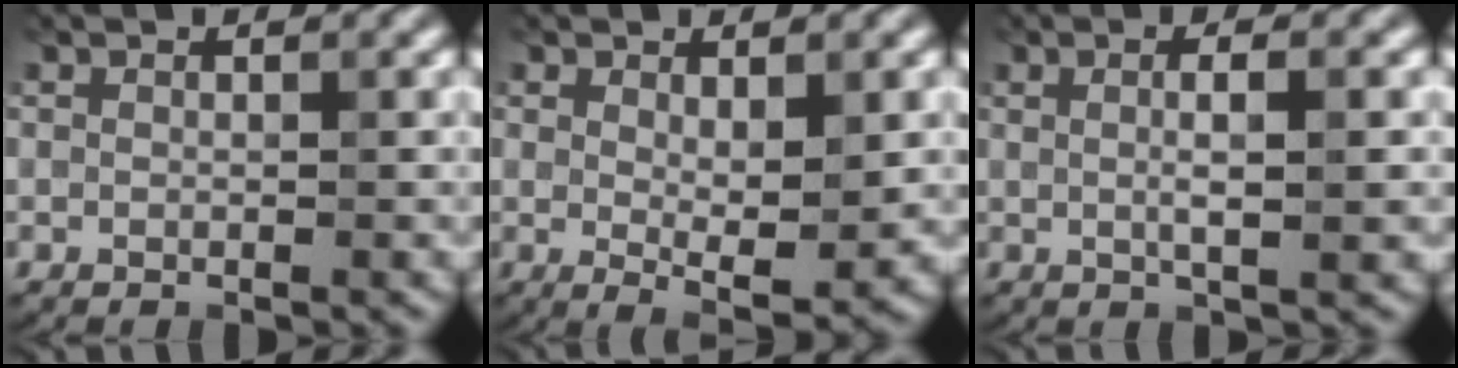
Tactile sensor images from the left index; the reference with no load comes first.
{"total": 3.9, "force": [0.4, 1.1, 3.7], "torque": [-0.058, -0.011, 0.013]}
{"total": 3.3, "force": [0.3, 0.8, 3.2], "torque": [-0.052, 0.002, 0.003]}